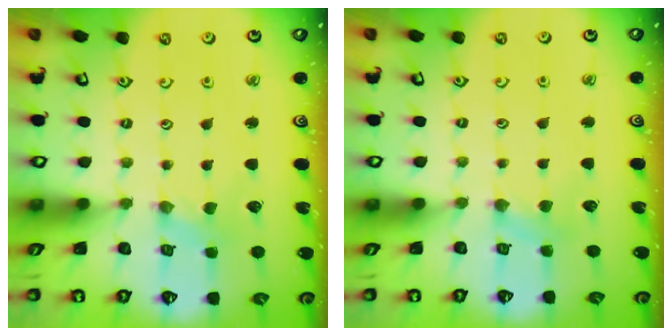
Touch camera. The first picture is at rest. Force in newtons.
{"total": 3.9, "press": 3.8, "slide": 0.5}